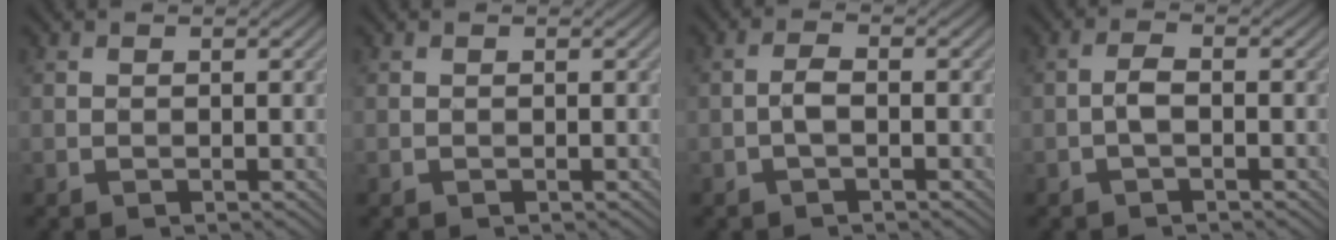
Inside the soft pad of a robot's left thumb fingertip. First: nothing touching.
{"total": 0.0}
{"total": 1.9, "force": [-0.7, 0.7, 1.6], "torque": [-0.033, 0.005, -0.018]}
{"total": 2.0, "force": [-0.7, 0.7, 1.7], "torque": [-0.034, 0.005, -0.019]}